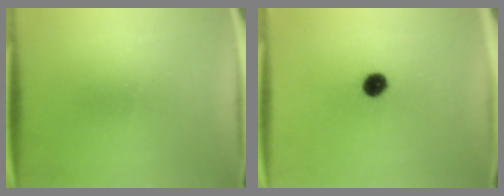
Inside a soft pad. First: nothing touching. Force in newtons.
{"total": 5.6}